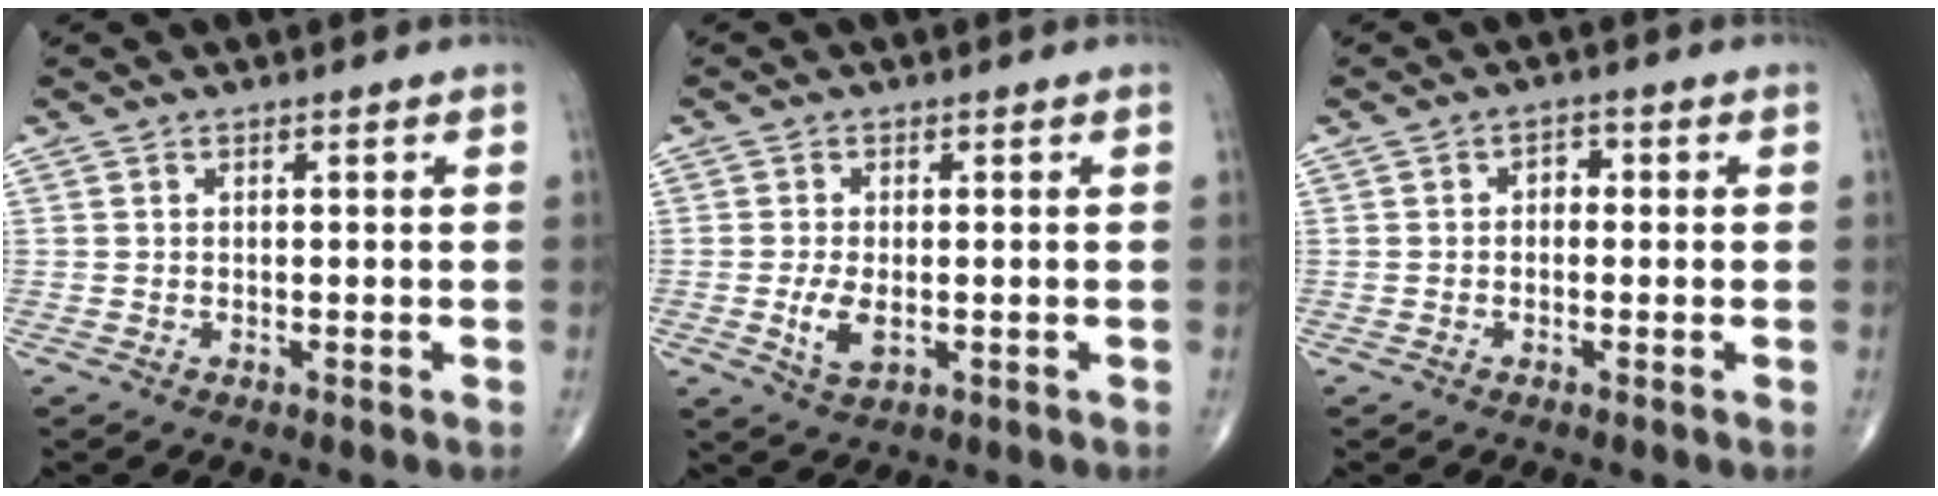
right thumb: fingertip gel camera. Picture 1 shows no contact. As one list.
[{"total": 4.5, "force": [-0.8, 2.2, 3.8], "torque": [-0.077, -0.008, -0.011]}, {"total": 1.9, "force": [-0.1, 1.5, 1.2], "torque": [-0.003, 0.009, -0.010]}]